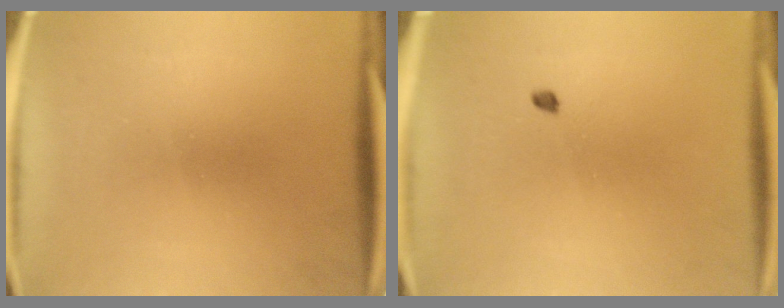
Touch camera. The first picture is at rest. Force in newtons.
{"total": 0.9}